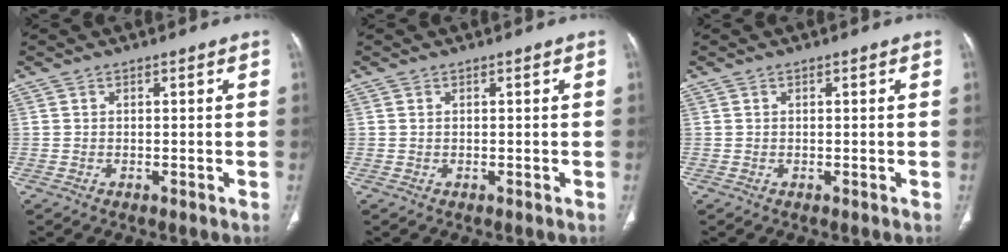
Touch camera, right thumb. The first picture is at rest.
{"total": 0.0}
{"total": 0.0}